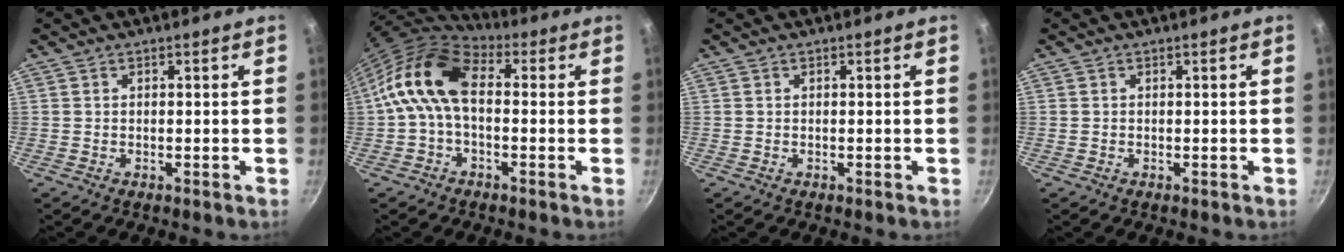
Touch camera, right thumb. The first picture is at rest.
{"total": 11.9, "force": [0.4, 7.3, 9.4], "torque": [-0.162, 0.034, -0.013]}
{"total": 0.0}
{"total": 0.0}